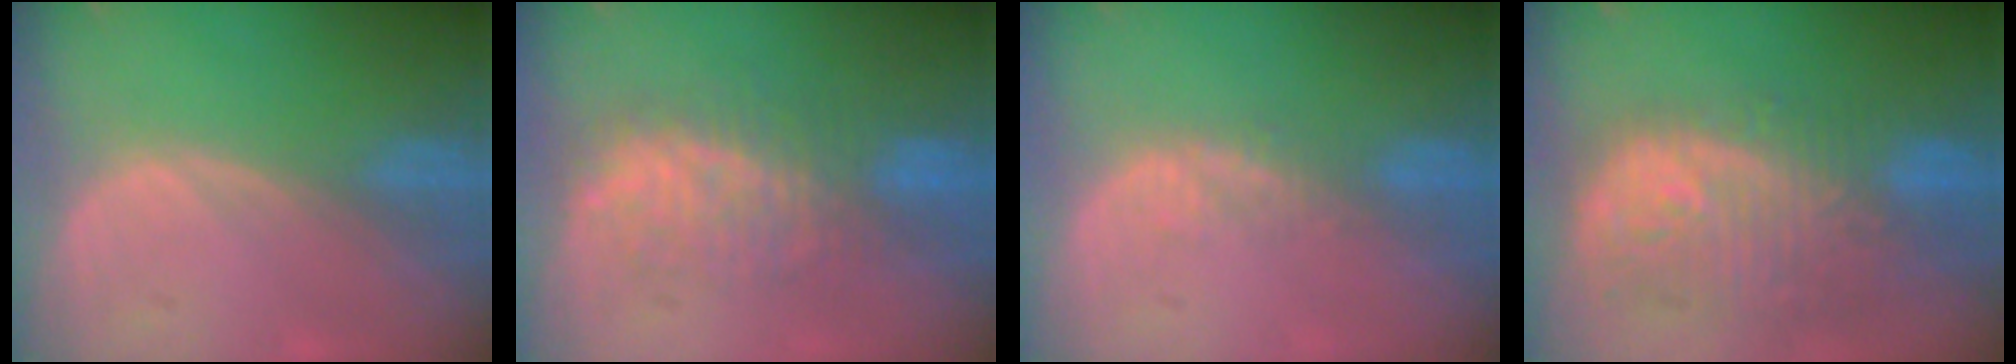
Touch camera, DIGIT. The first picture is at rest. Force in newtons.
{"total": 7.6, "press": 7.5, "slide": 1.0}
{"total": 2.5, "press": 1.9, "slide": 1.7}
{"total": 12.0, "press": 10.7, "slide": 5.3}